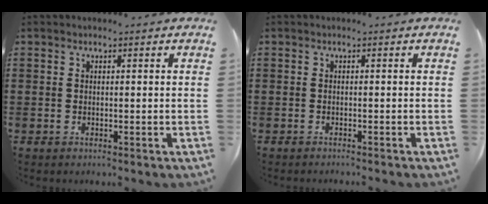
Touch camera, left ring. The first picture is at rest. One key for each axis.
{"total": 0.5, "fx": -0.5, "fy": -0.1, "fz": 0.1, "tx": -0.005, "ty": -0.003, "tz": -0.010}